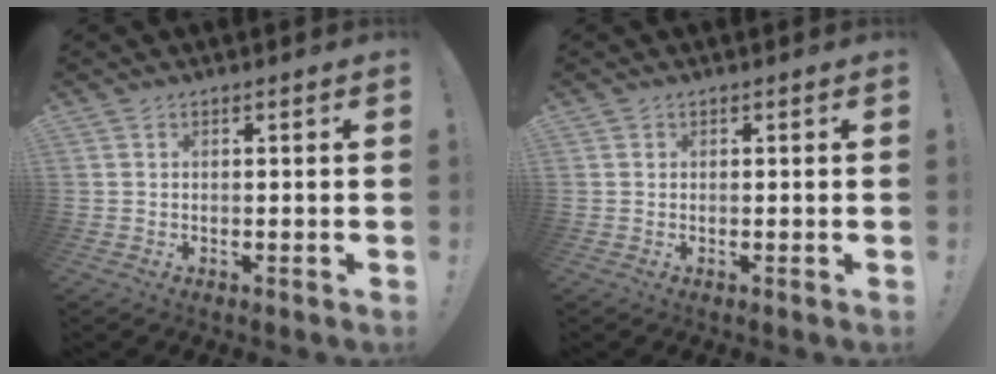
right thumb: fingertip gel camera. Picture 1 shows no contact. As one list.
[{"total": 0.6, "force": [0.1, 0.6, 0.1], "torque": [0.002, 0.000, 0.001]}]